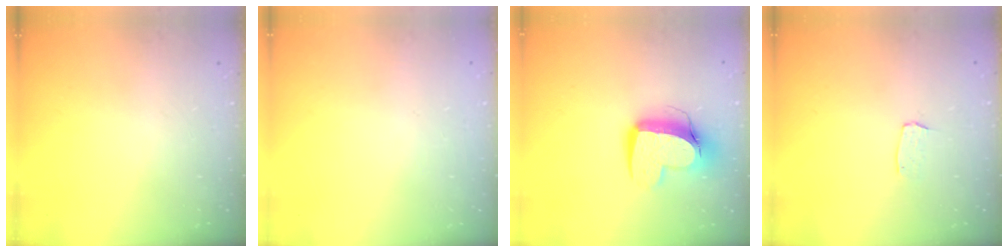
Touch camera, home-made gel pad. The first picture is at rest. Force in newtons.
{"total": 0.0}
{"total": 12.4, "press": 12.3, "slide": 1.5}
{"total": 3.0, "press": 3.0, "slide": 0.2}